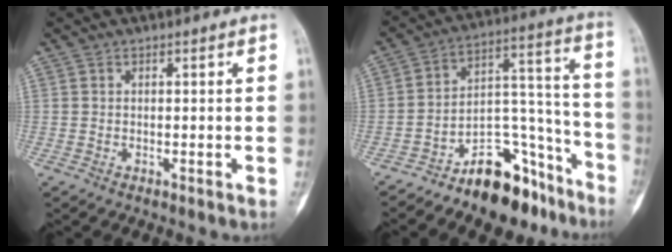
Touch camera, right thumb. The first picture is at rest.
{"total": 15.5, "force": [-11.4, 7.2, 7.6], "torque": [-0.071, 0.123, -0.184]}